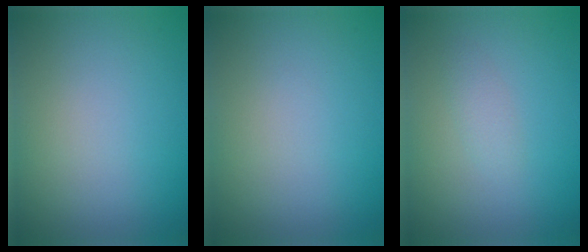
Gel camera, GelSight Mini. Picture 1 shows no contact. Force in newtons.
{"total": 0.0}
{"total": 1.2, "press": 1.2, "slide": 0.1}